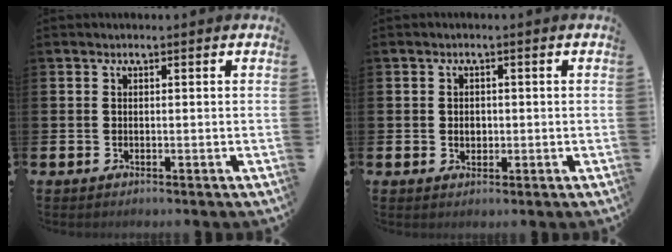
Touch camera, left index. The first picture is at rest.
{"total": 1.5, "force": [0.0, 1.2, 0.9], "torque": [-0.005, 0.004, -0.004]}